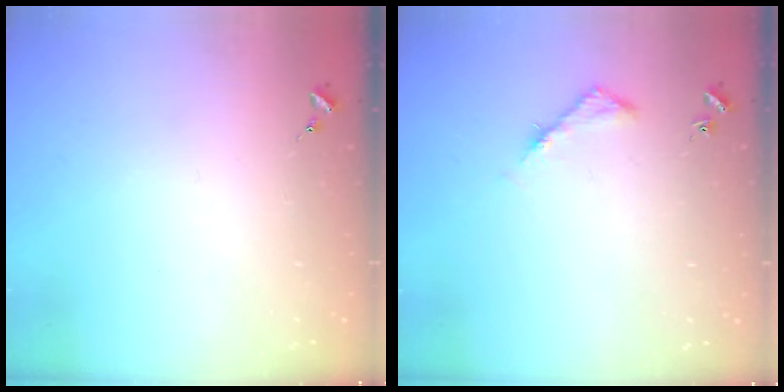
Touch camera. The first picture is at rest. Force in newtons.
{"total": 4.3, "press": 4.3, "slide": 0.4}